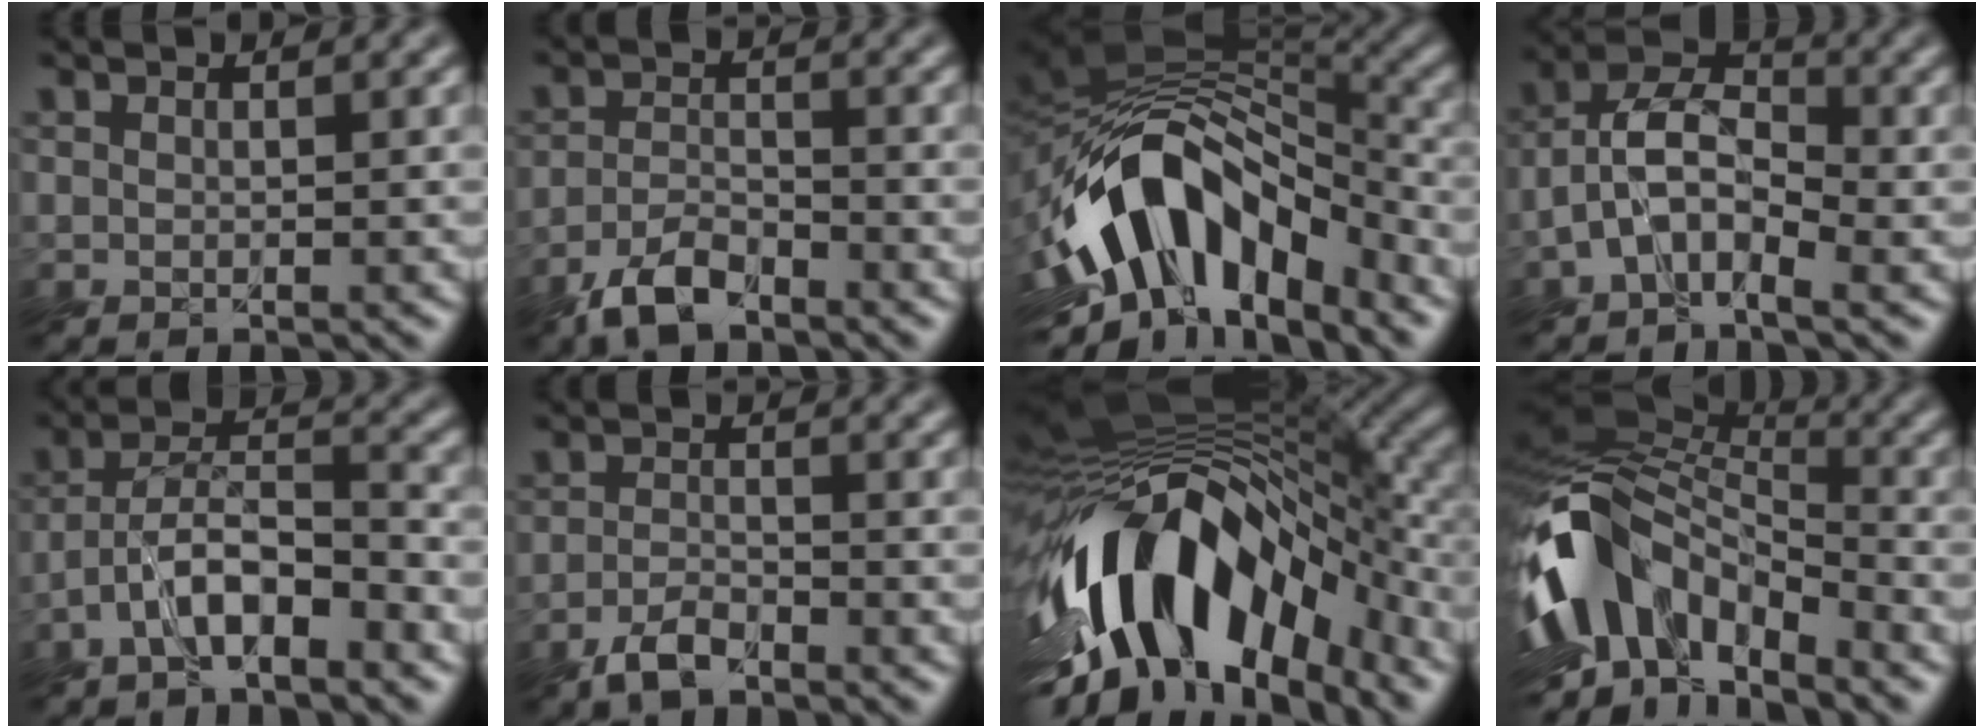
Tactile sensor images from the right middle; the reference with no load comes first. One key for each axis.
{"total": 4.6, "fx": -3.9, "fy": 1.4, "fz": 2.0, "tx": -0.032, "ty": -0.004, "tz": -0.086}
{"total": 12.0, "fx": -6.6, "fy": 6.4, "fz": 7.8, "tx": -0.119, "ty": 0.014, "tz": -0.127}
{"total": 6.0, "fx": -2.2, "fy": 3.2, "fz": 4.5, "tx": -0.087, "ty": 0.015, "tz": -0.058}
{"total": 5.8, "fx": -3.8, "fy": 1.7, "fz": 4.0, "tx": -0.071, "ty": 0.012, "tz": -0.079}
{"total": 3.2, "fx": -2.8, "fy": 1.0, "fz": 1.2, "tx": -0.020, "ty": -0.001, "tz": -0.063}
{"total": 14.6, "fx": -7.2, "fy": 6.9, "fz": 10.6, "tx": -0.174, "ty": 0.021, "tz": -0.134}
{"total": 10.7, "fx": -5.6, "fy": 5.8, "fz": 6.9, "tx": -0.129, "ty": 0.000, "tz": -0.115}